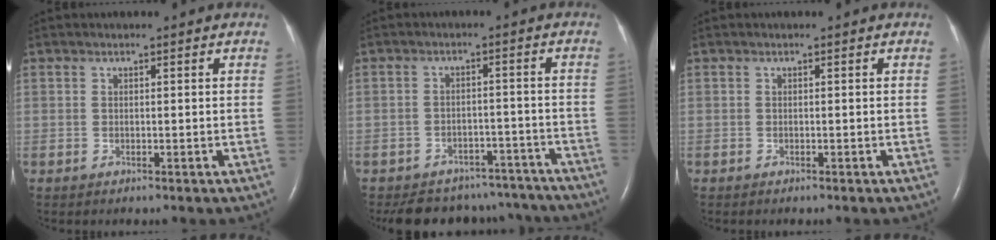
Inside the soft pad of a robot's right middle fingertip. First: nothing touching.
{"total": 14.2, "force": [-12.8, 5.8, 2.5], "torque": [-0.042, 0.020, -0.152]}
{"total": 0.0}